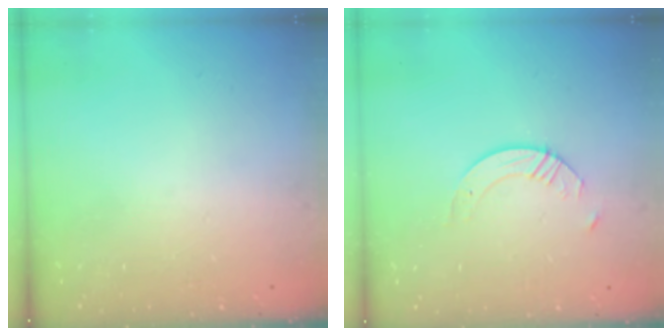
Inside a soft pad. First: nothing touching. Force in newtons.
{"total": 5.4, "press": 5.4, "slide": 0.5}